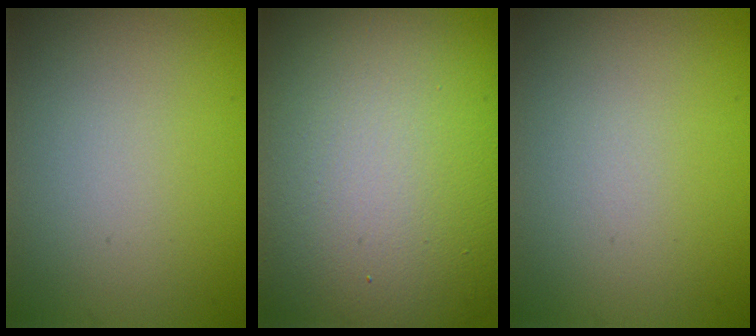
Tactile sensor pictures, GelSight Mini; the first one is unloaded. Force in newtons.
{"total": 19.8, "press": 19.8, "slide": 1.2}
{"total": 0.0}